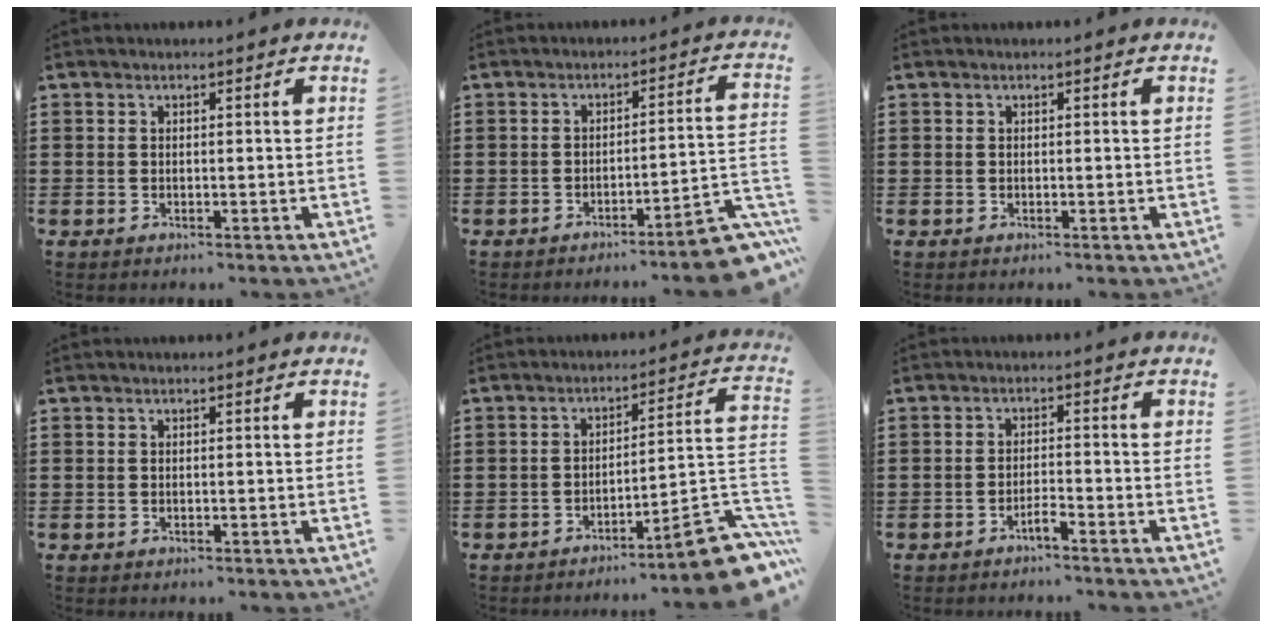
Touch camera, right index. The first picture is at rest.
{"total": 6.0, "force": [-4.7, 0.6, 3.7], "torque": [-0.059, -0.004, -0.088]}
{"total": 0.0}
{"total": 0.0}
{"total": 9.8, "force": [-7.1, 1.4, 6.7], "torque": [-0.079, 0.008, -0.134]}
{"total": 2.2, "force": [-1.9, 0.0, 1.1], "torque": [-0.022, 0.000, -0.035]}